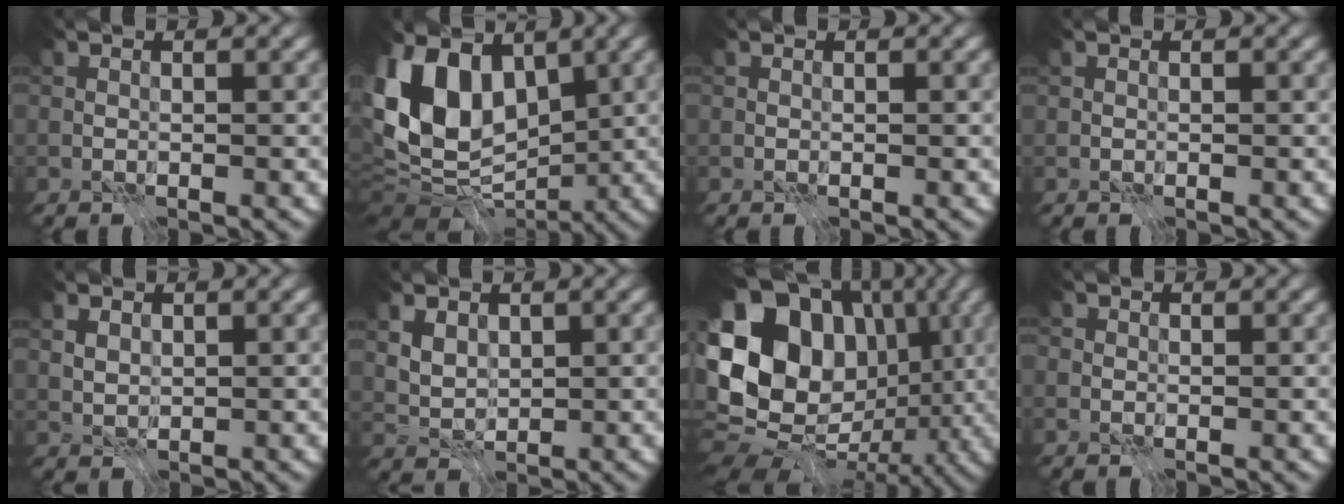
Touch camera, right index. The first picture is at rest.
{"total": 11.7, "force": [1.3, 8.5, 7.9], "torque": [-0.160, 0.000, 0.009]}
{"total": 0.0}
{"total": 0.0}
{"total": 1.5, "force": [0.7, 1.0, 0.8], "torque": [-0.020, -0.008, 0.017]}
{"total": 3.5, "force": [1.5, 2.5, 2.0], "torque": [-0.050, -0.001, 0.037]}
{"total": 18.6, "force": [2.4, 14.5, 11.5], "torque": [-0.200, 0.023, 0.051]}
{"total": 0.6, "force": [0.0, 0.6, 0.1], "torque": [0.000, -0.003, -0.005]}